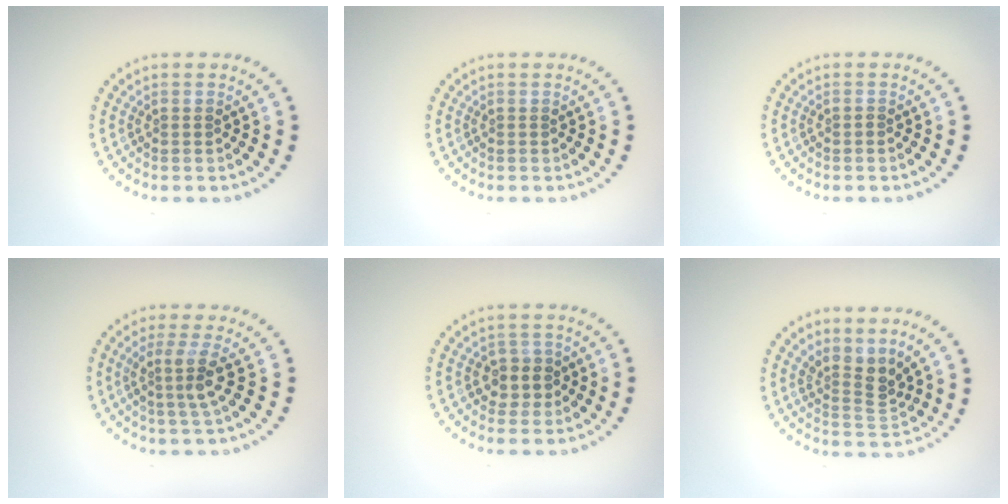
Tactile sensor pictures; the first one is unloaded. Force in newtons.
{"total": 0.0}
{"total": 0.5, "press": 0.5, "slide": 0.2}
{"total": 2.7, "press": 1.9, "slide": 1.9}
{"total": 2.4, "press": 2.1, "slide": 1.0}
{"total": 3.0, "press": 2.1, "slide": 2.1}